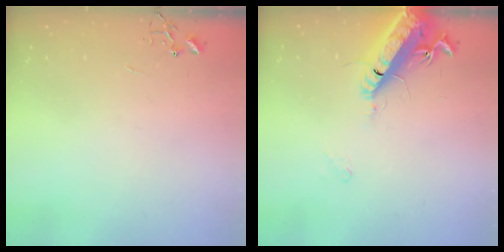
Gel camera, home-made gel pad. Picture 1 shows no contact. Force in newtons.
{"total": 17.2, "press": 16.5, "slide": 4.6}